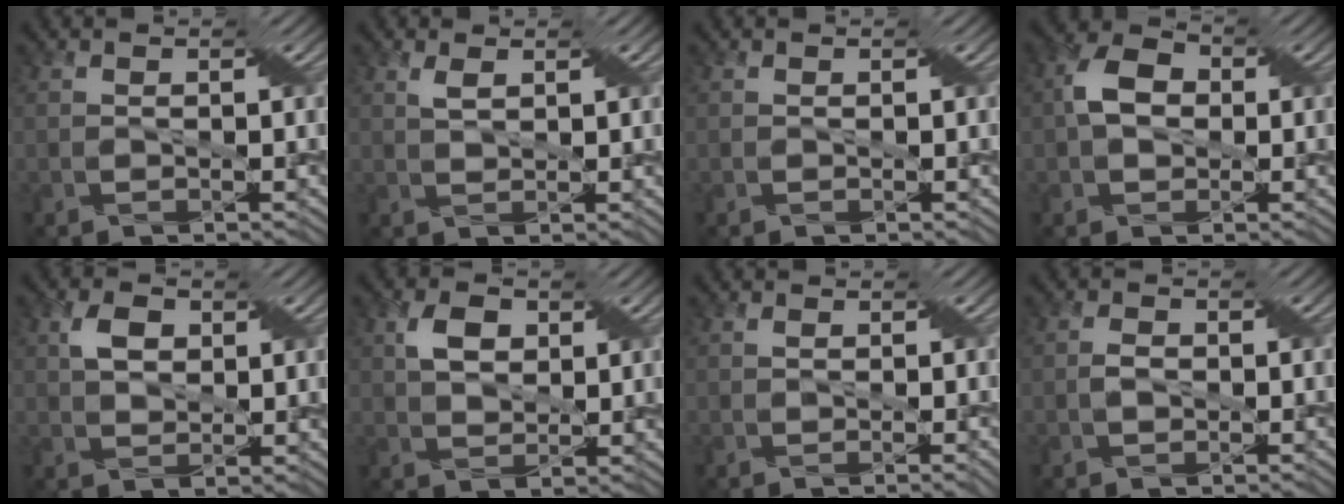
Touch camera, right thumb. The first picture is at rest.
{"total": 1.9, "force": [1.2, 0.4, 1.4], "torque": [-0.031, 0.007, 0.022]}
{"total": 0.0}
{"total": 5.3, "force": [0.1, 4.0, 3.5], "torque": [-0.071, 0.009, -0.007]}
{"total": 3.5, "force": [1.6, 2.3, 2.2], "torque": [-0.042, 0.005, 0.024]}
{"total": 4.1, "force": [1.9, 2.7, 2.4], "torque": [-0.047, 0.004, 0.029]}
{"total": 1.1, "force": [0.0, -0.1, 1.1], "torque": [-0.018, 0.001, -0.001]}
{"total": 1.4, "force": [-0.2, 1.0, 1.0], "torque": [-0.018, 0.002, -0.006]}